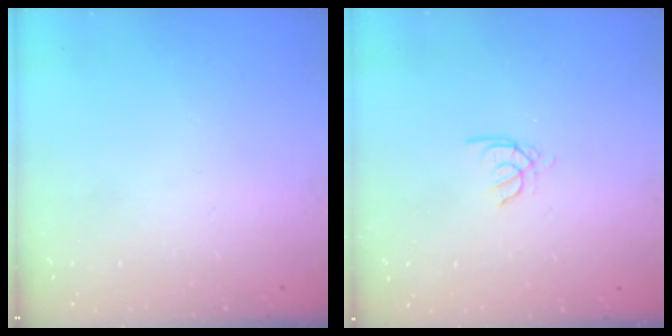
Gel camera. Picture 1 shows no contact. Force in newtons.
{"total": 2.6, "press": 2.6, "slide": 0.4}